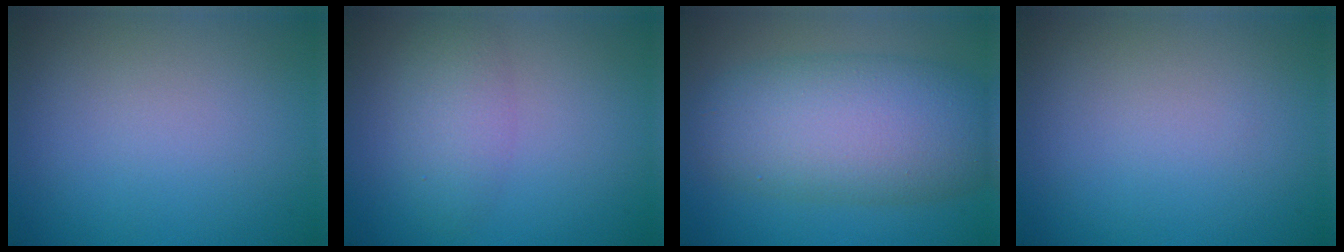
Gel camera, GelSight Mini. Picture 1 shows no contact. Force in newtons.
{"total": 2.7, "press": 2.7, "slide": 0.1}
{"total": 9.6, "press": 9.6, "slide": 0.1}
{"total": 0.0}